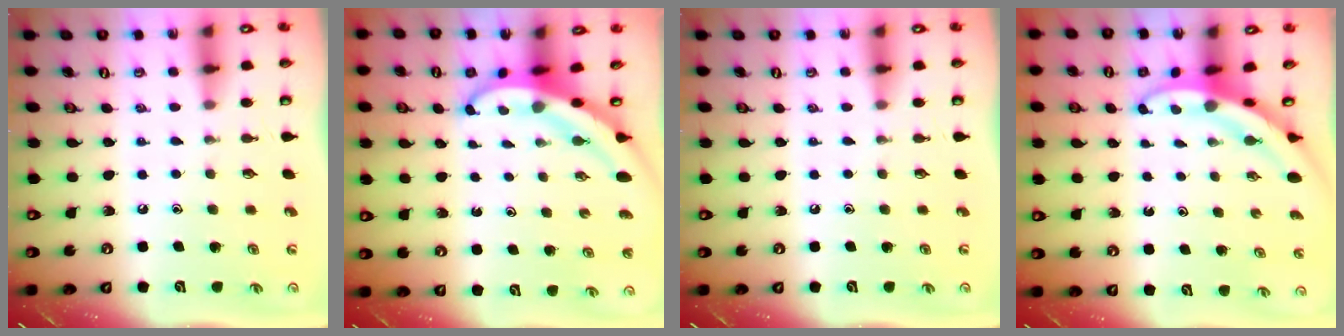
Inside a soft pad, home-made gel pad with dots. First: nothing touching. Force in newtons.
{"total": 5.7, "press": 5.7, "slide": 0.4}
{"total": 0.0}
{"total": 3.3, "press": 3.3, "slide": 0.2}